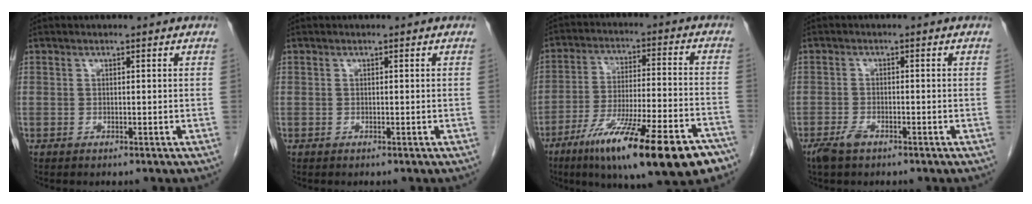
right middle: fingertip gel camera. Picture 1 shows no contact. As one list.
[{"total": 0.0}, {"total": 22.9, "force": [-14.6, 3.5, 17.3], "torque": [-0.223, -0.023, -0.230]}, {"total": 2.7, "force": [-1.9, 0.9, 1.7], "torque": [-0.041, -0.003, -0.033]}]